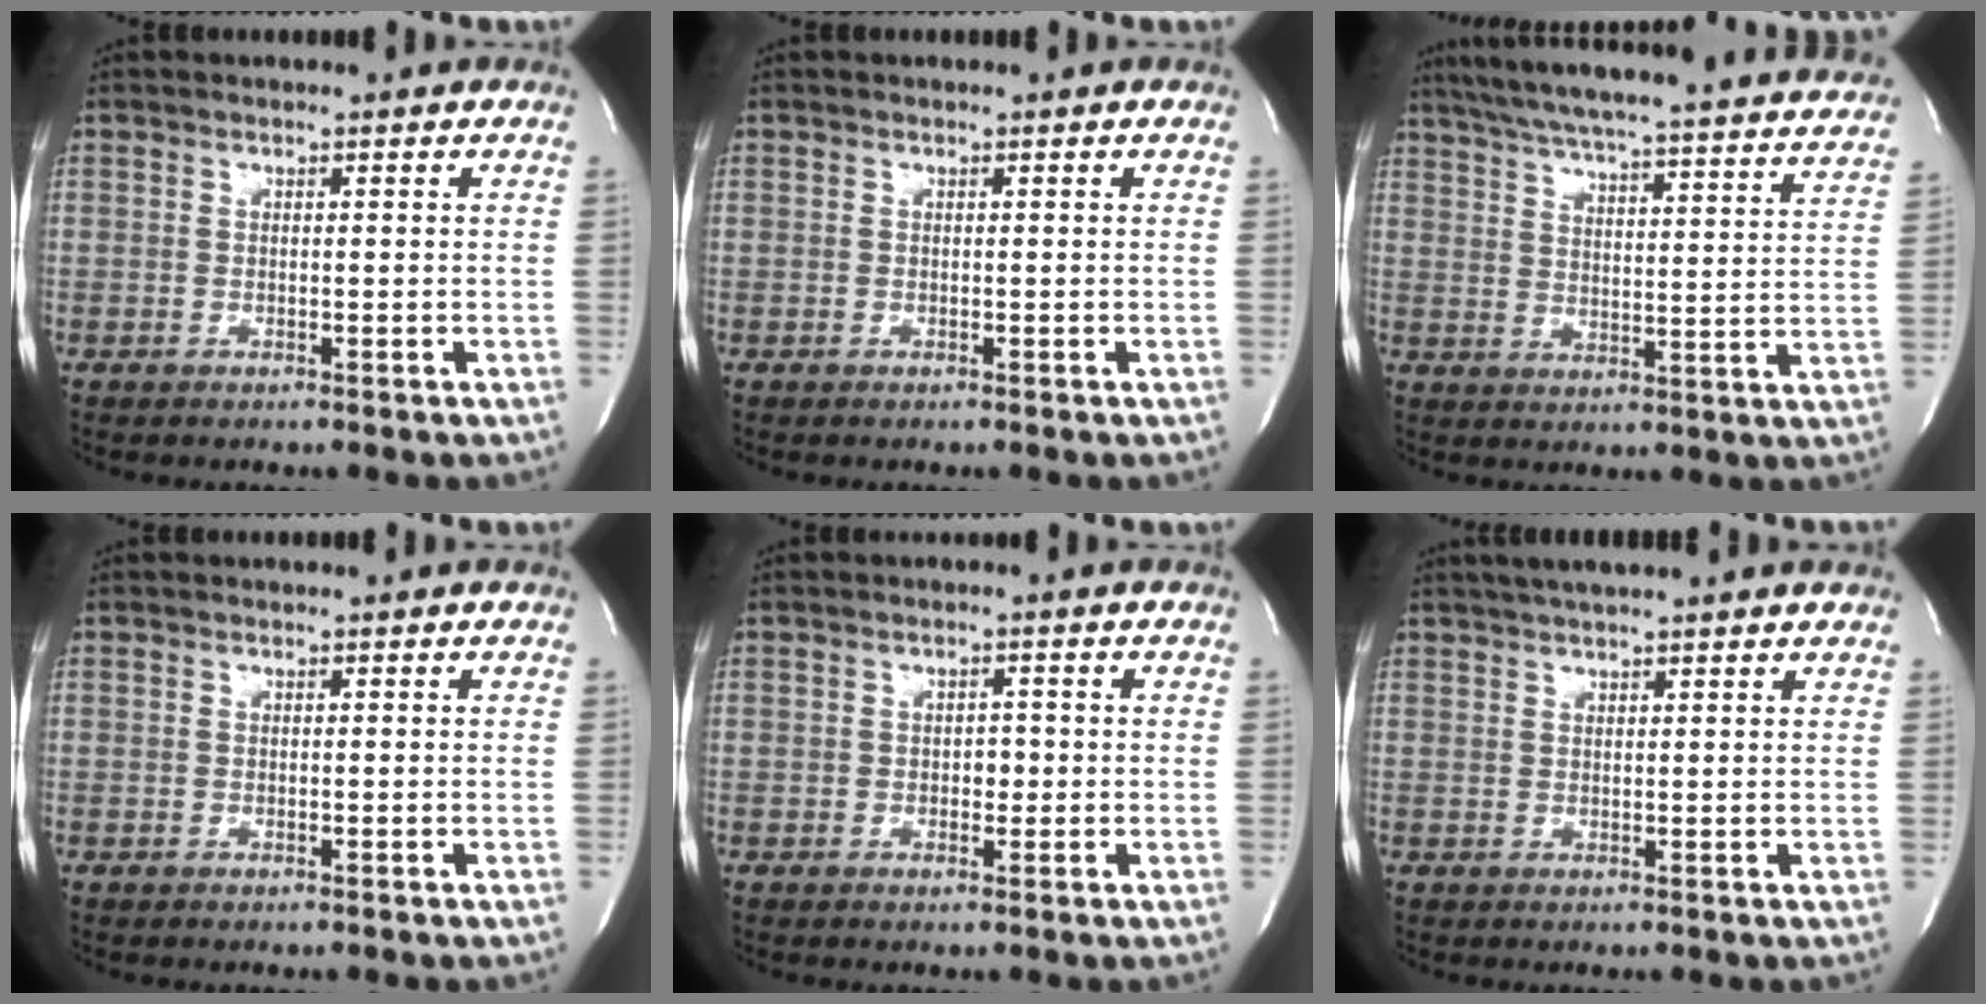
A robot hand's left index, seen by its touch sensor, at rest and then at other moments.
{"total": 0.0}
{"total": 33.1, "force": [30.1, 2.3, 13.6], "torque": [-0.225, -0.059, 0.373]}
{"total": 0.0}
{"total": 1.7, "force": [-0.2, 1.1, 1.2], "torque": [-0.015, 0.003, -0.002]}
{"total": 7.6, "force": [6.5, 0.4, 3.9], "torque": [-0.064, 0.033, 0.088]}